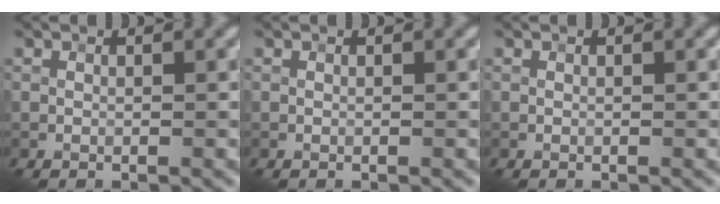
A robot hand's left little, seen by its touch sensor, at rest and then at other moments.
{"total": 0.0}
{"total": 0.0}